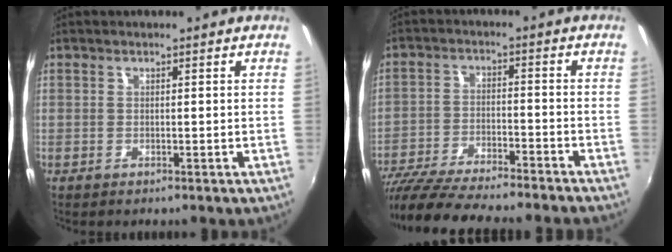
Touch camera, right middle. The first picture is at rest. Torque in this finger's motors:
{"motor_torque": [1.11, -1.03, 0.70, 0.21]}